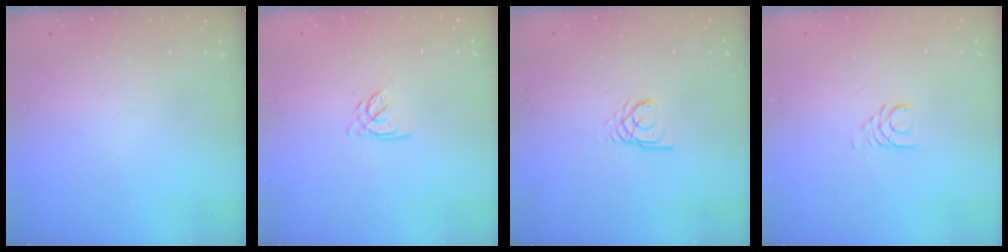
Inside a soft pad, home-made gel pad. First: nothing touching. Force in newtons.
{"total": 2.8, "press": 2.8, "slide": 0.1}
{"total": 2.7, "press": 2.7, "slide": 0.2}
{"total": 2.7, "press": 2.7, "slide": 0.2}